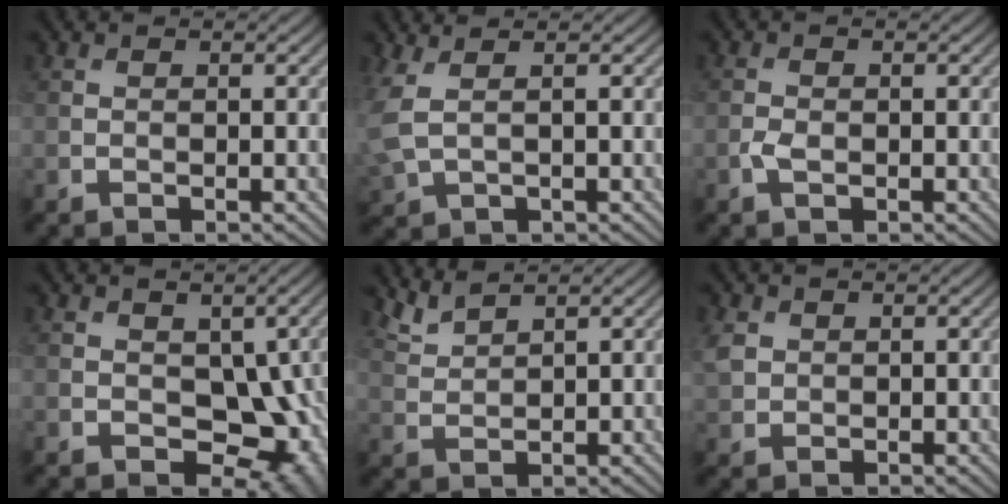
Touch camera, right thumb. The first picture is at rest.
{"total": 3.5, "force": [1.1, 1.6, 2.9], "torque": [-0.095, 0.000, 0.026]}
{"total": 1.6, "force": [-0.5, 0.9, 1.2], "torque": [-0.028, 0.000, -0.013]}
{"total": 9.3, "force": [-0.5, 6.5, 6.6], "torque": [-0.094, -0.034, 0.002]}
{"total": 2.8, "force": [2.6, 0.3, 1.1], "torque": [-0.027, 0.003, 0.063]}
{"total": 2.5, "force": [0.9, 2.1, 1.2], "torque": [-0.039, 0.002, 0.019]}